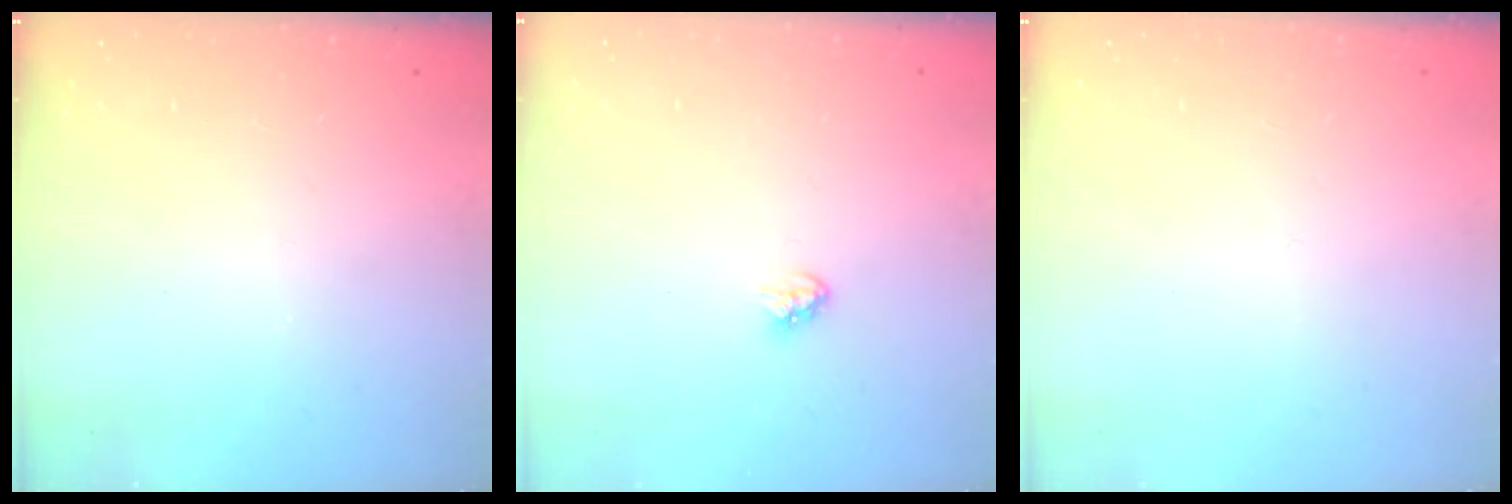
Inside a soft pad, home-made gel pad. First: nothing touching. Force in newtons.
{"total": 2.9, "press": 2.9, "slide": 0.2}
{"total": 0.0}